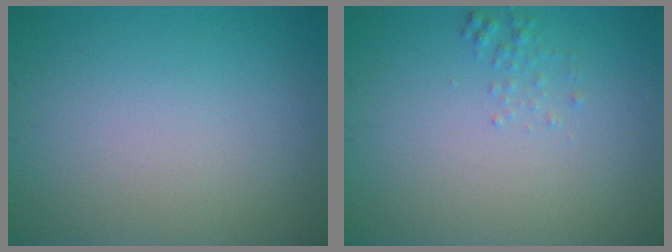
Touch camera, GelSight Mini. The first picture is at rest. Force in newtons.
{"total": 1.0, "press": 1.0, "slide": 0.0}